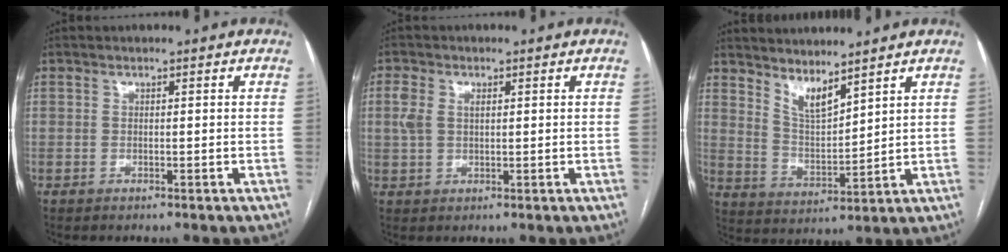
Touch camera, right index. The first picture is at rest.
{"total": 3.7, "force": [1.0, 2.1, 2.8], "torque": [-0.077, 0.020, 0.024]}
{"total": 5.8, "force": [4.9, 0.9, 3.0], "torque": [-0.065, -0.013, 0.106]}